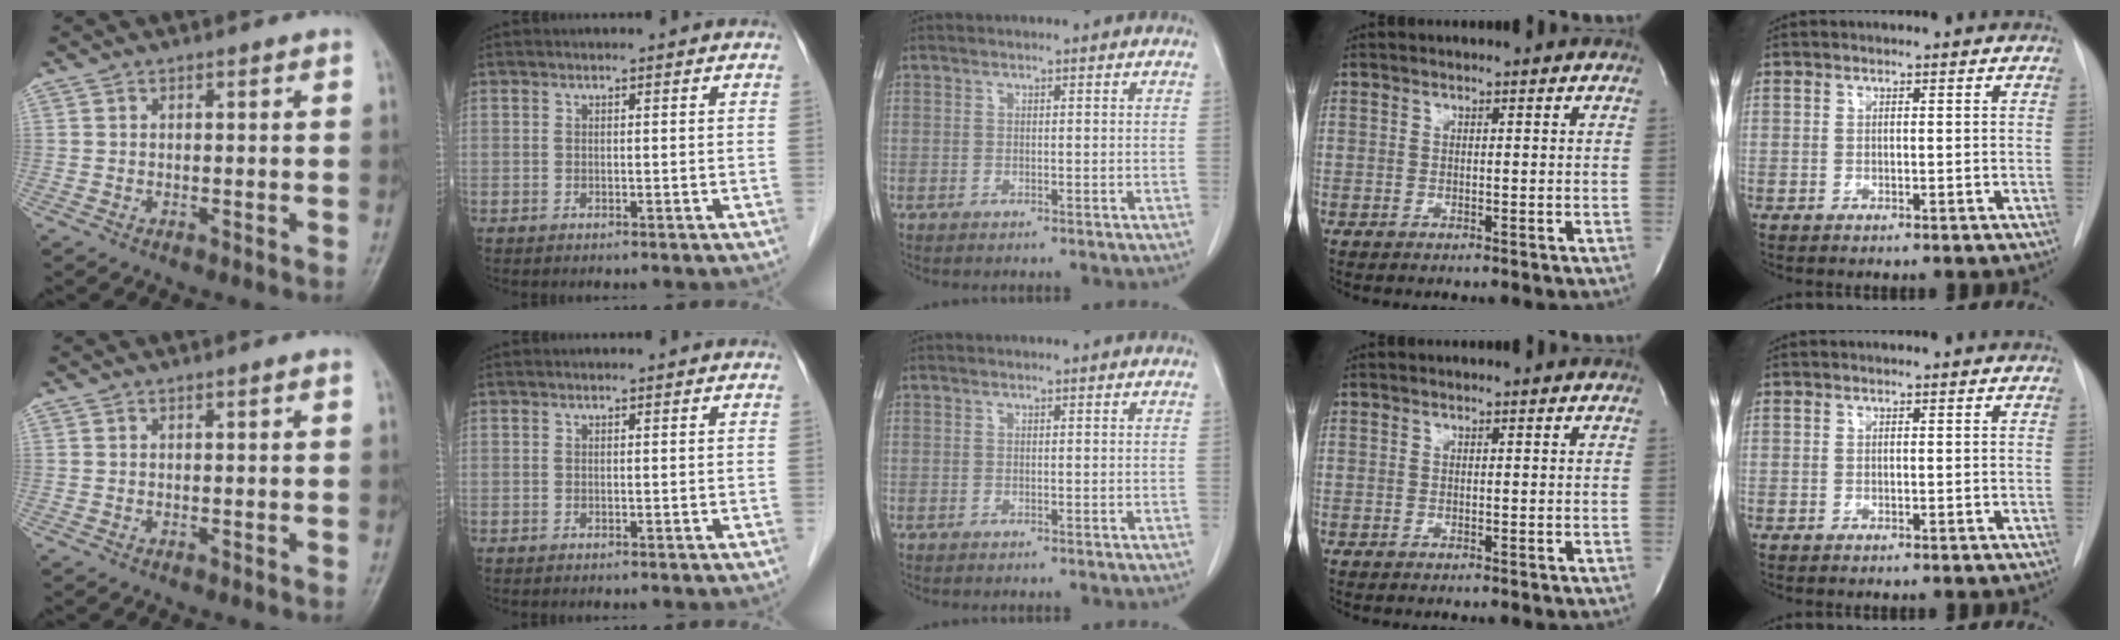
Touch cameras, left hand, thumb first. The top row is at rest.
{}